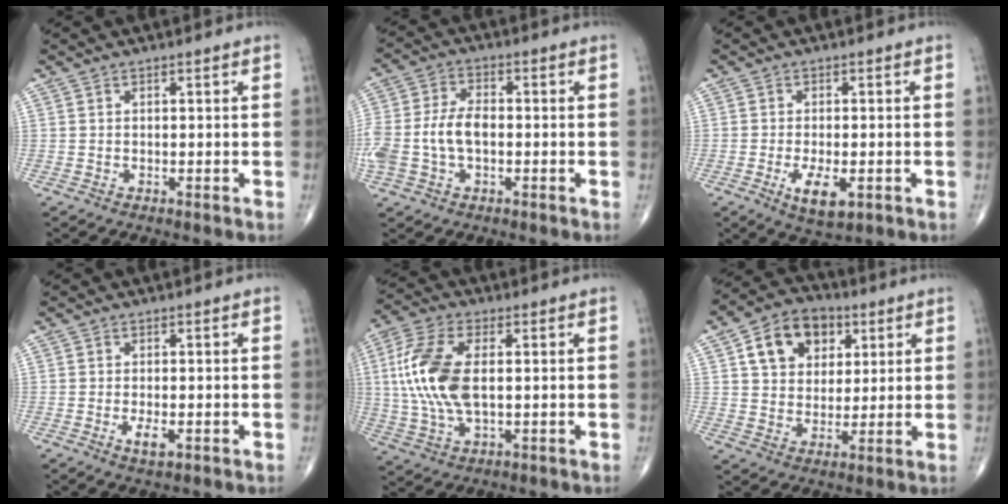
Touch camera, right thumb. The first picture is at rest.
{"total": 10.7, "force": [-1.3, 6.6, 8.3], "torque": [-0.189, 0.024, -0.025]}
{"total": 6.2, "force": [-2.1, 2.7, 5.2], "torque": [-0.091, -0.009, -0.029]}
{"total": 2.7, "force": [-0.9, 1.1, 2.3], "torque": [-0.043, -0.004, -0.014]}
{"total": 14.3, "force": [1.4, 7.2, 12.2], "torque": [-0.276, 0.004, 0.026]}
{"total": 12.7, "force": [4.8, 9.4, 7.1], "torque": [-0.085, -0.006, 0.077]}